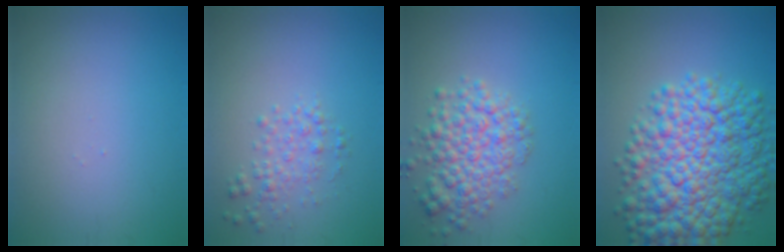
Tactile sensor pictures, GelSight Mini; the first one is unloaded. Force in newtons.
{"total": 2.0, "press": 2.0, "slide": 0.1}
{"total": 4.9, "press": 4.9, "slide": 0.2}
{"total": 11.2, "press": 11.2, "slide": 0.3}